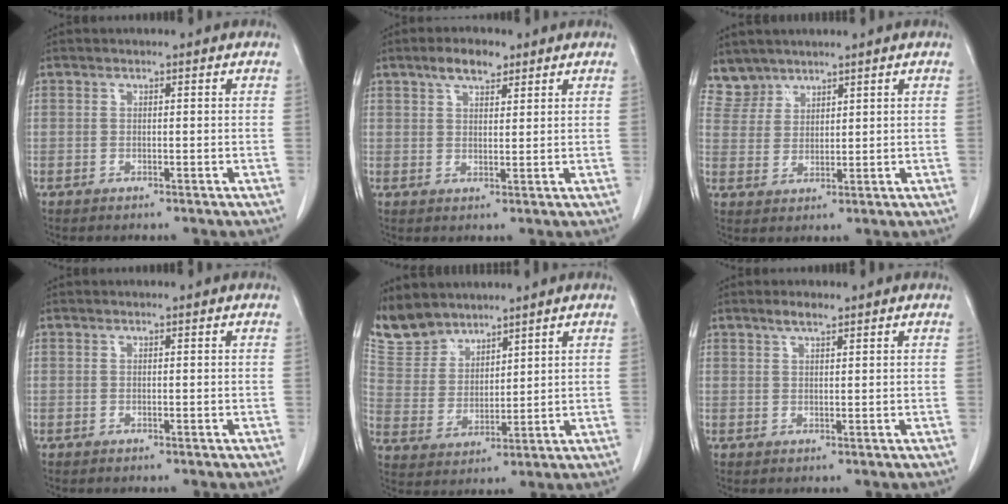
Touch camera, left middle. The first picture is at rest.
{"total": 4.5, "force": [3.1, 1.8, 2.7], "torque": [-0.052, 0.010, 0.054]}
{"total": 4.1, "force": [3.7, 1.7, -0.7], "torque": [0.017, 0.005, 0.080]}
{"total": 0.0}
{"total": 8.1, "force": [7.3, 3.3, 0.9], "torque": [-0.029, 0.010, 0.161]}
{"total": 1.9, "force": [1.5, 0.3, 1.2], "torque": [-0.026, 0.004, 0.029]}